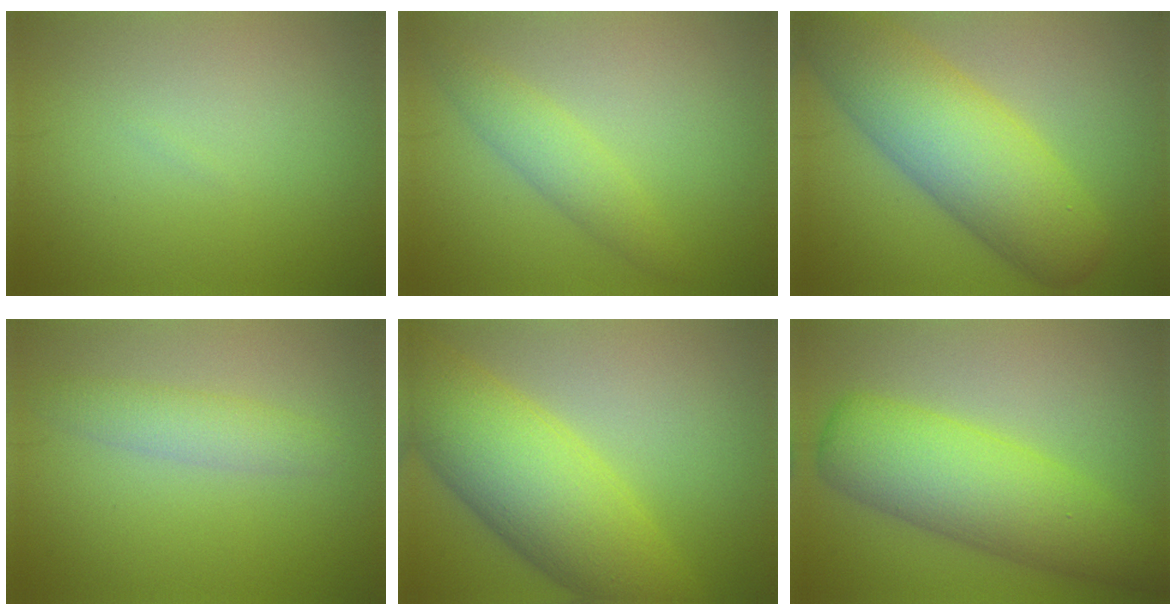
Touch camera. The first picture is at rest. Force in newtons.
{"total": 2.5, "press": 2.5, "slide": 0.1}
{"total": 9.5, "press": 9.5, "slide": 0.5}
{"total": 2.5, "press": 2.5, "slide": 0.1}
{"total": 10.0, "press": 10.0, "slide": 0.2}
{"total": 8.0, "press": 8.0, "slide": 0.2}